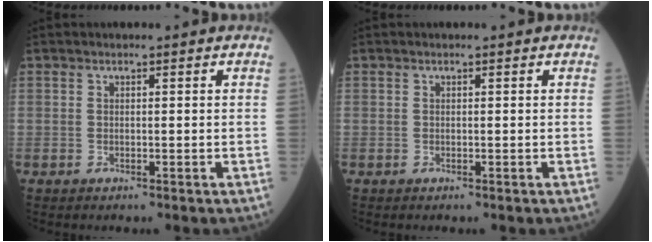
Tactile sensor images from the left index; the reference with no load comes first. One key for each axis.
{"total": 0.0}